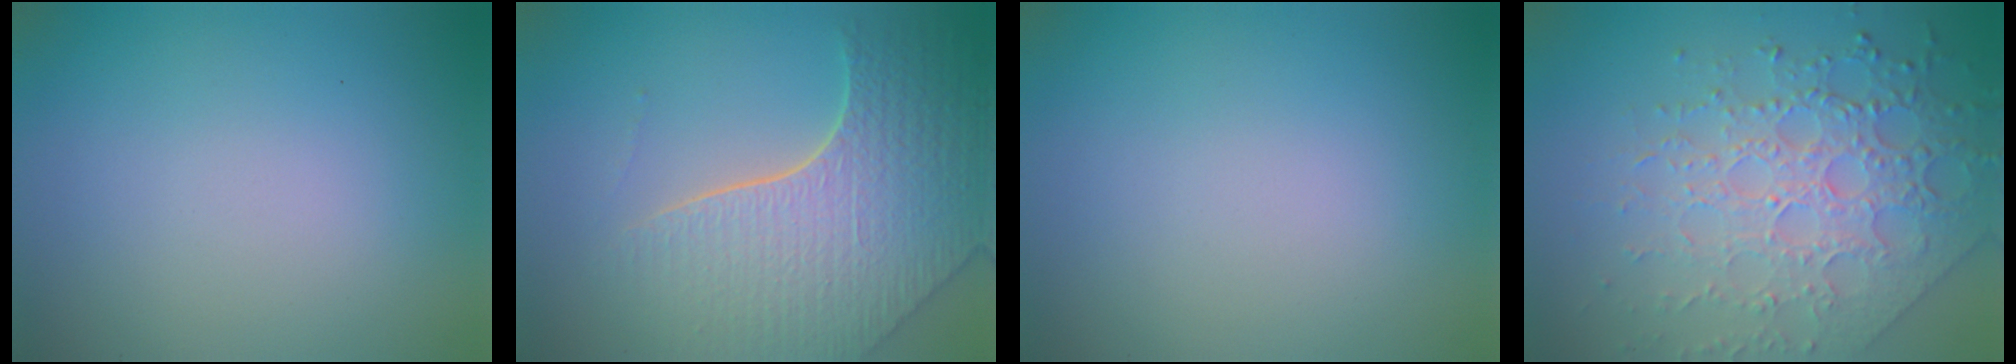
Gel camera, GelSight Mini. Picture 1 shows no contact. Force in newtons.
{"total": 7.8, "press": 5.7, "slide": 5.4}
{"total": 0.0}
{"total": 7.6, "press": 5.5, "slide": 5.3}